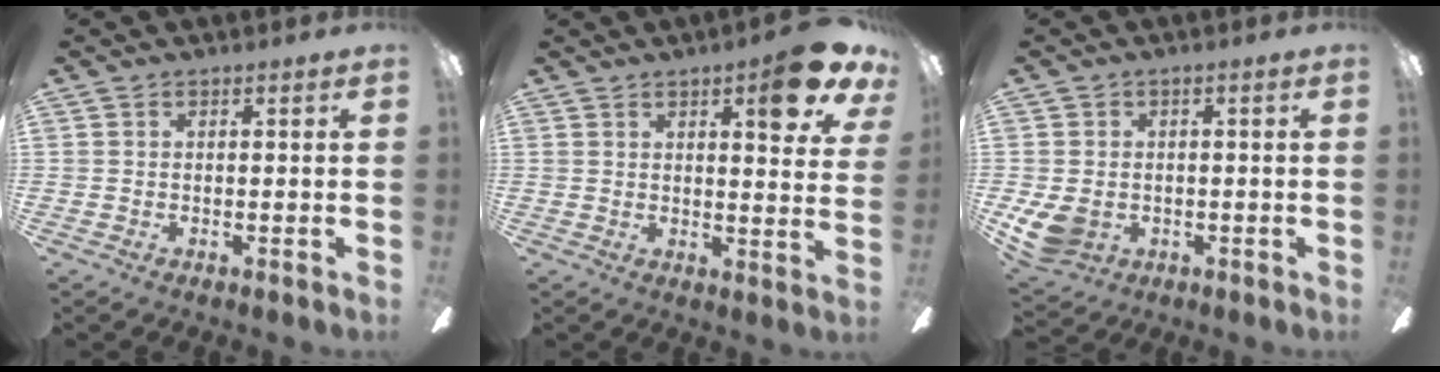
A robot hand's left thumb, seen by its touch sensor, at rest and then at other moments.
{"total": 9.9, "force": [6.0, 2.5, 7.5], "torque": [-0.090, -0.032, 0.091]}
{"total": 7.0, "force": [-1.8, 5.7, 3.7], "torque": [-0.092, -0.001, -0.035]}